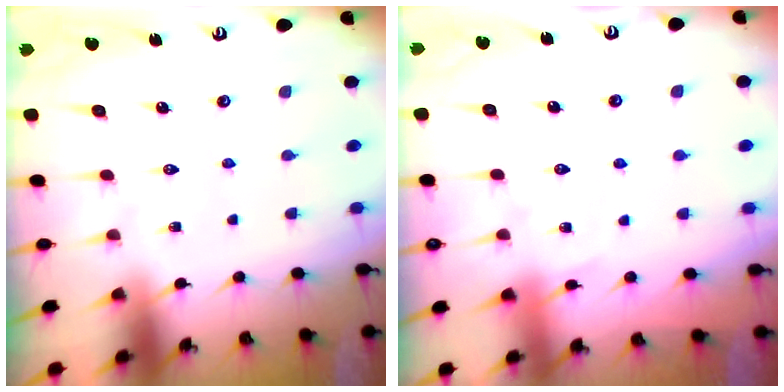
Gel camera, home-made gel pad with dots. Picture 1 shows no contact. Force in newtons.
{"total": 5.0, "press": 5.0, "slide": 0.6}